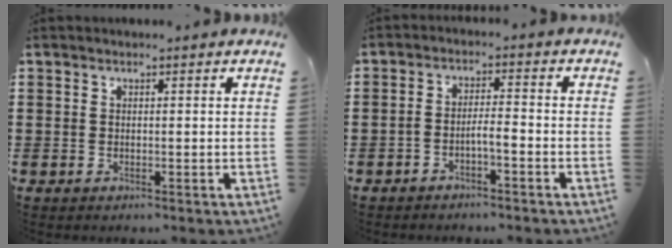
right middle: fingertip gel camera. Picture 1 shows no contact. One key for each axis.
{"total": 2.4, "fx": -1.9, "fy": 0.2, "fz": 1.5, "tx": -0.032, "ty": 0.005, "tz": -0.038}